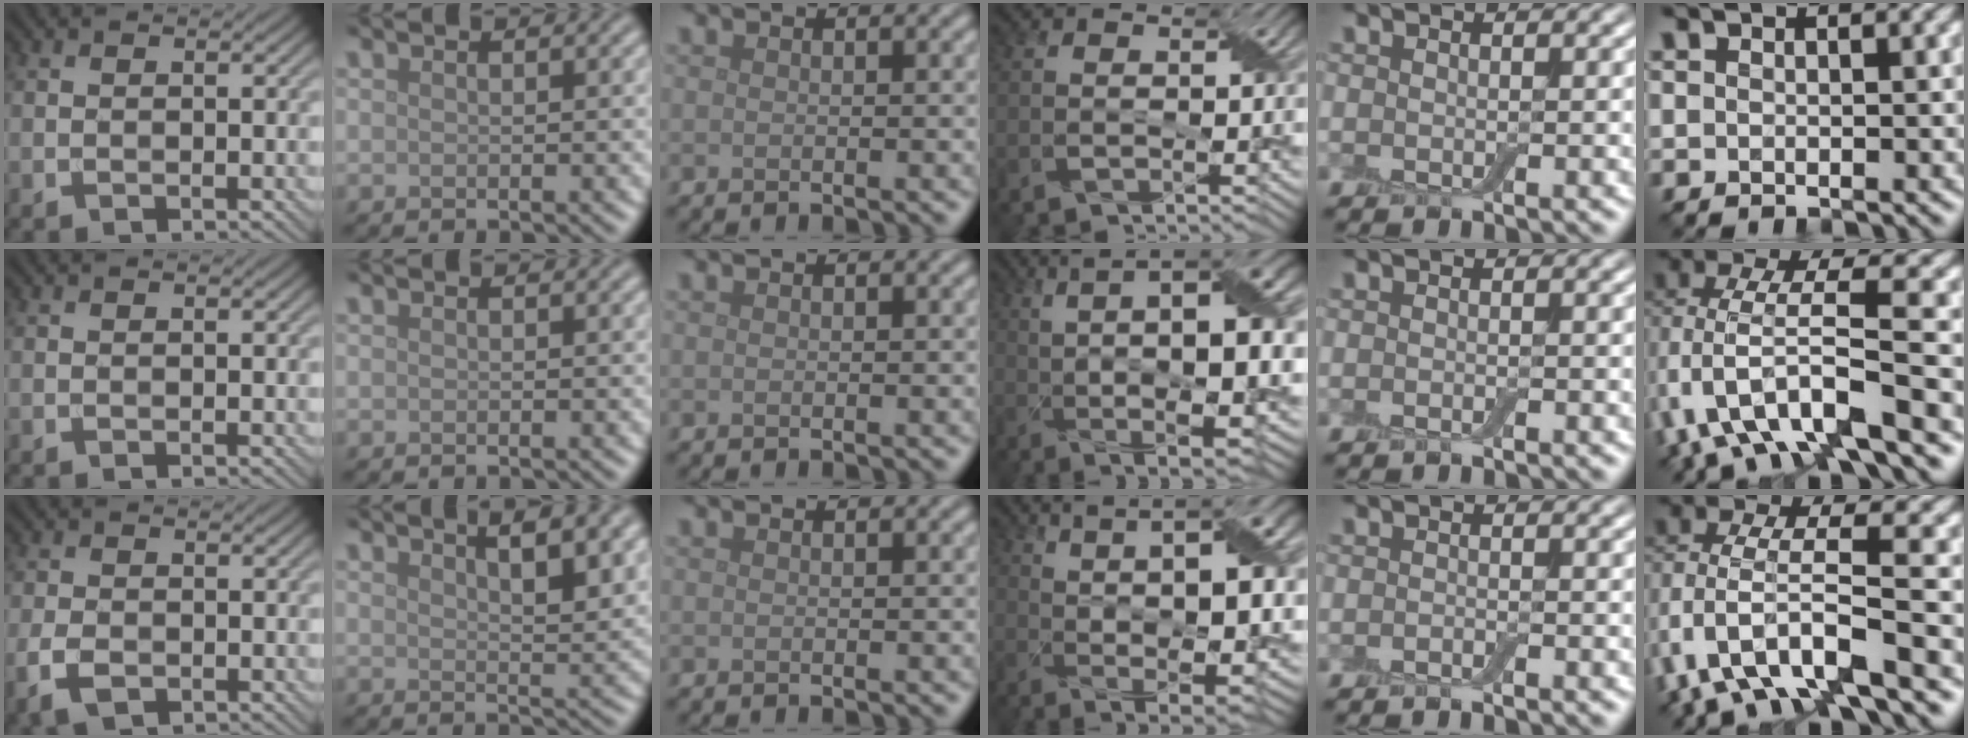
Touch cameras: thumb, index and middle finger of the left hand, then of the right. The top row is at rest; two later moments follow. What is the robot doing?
{"motion": "peel", "object": "bubble wrap"}